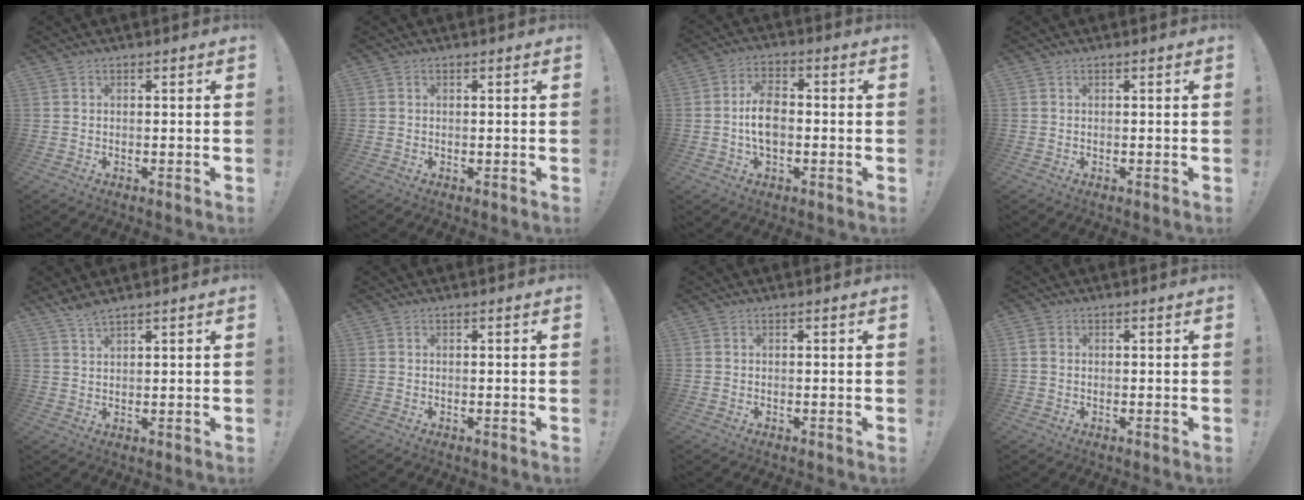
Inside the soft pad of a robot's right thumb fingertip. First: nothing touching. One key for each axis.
{"total": 0.0}
{"total": 9.0, "fx": -1.1, "fy": 5.6, "fz": 7.0, "tx": -0.130, "ty": 0.012, "tz": -0.019}
{"total": 0.0}
{"total": 3.4, "fx": 3.1, "fy": 0.2, "fz": 1.5, "tx": -0.037, "ty": -0.016, "tz": 0.056}
{"total": 0.0}
{"total": 0.0}
{"total": 1.9, "fx": 0.4, "fy": 1.5, "fz": 1.1, "tx": -0.027, "ty": 0.008, "tz": 0.009}